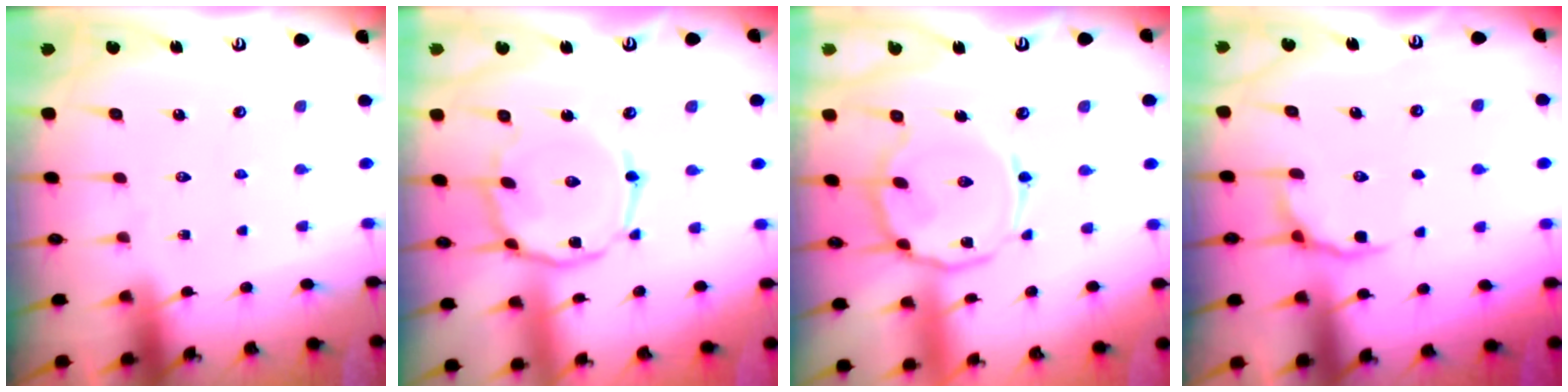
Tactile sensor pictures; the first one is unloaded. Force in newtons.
{"total": 13.3, "press": 13.3, "slide": 0.8}
{"total": 14.1, "press": 14.1, "slide": 0.9}
{"total": 5.4, "press": 4.8, "slide": 2.4}